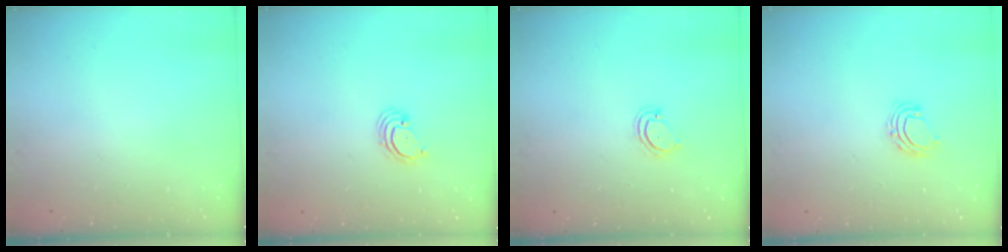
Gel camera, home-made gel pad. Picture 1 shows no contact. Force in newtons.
{"total": 2.7, "press": 2.7, "slide": 0.3}
{"total": 3.6, "press": 3.6, "slide": 0.3}
{"total": 7.6, "press": 7.5, "slide": 0.9}